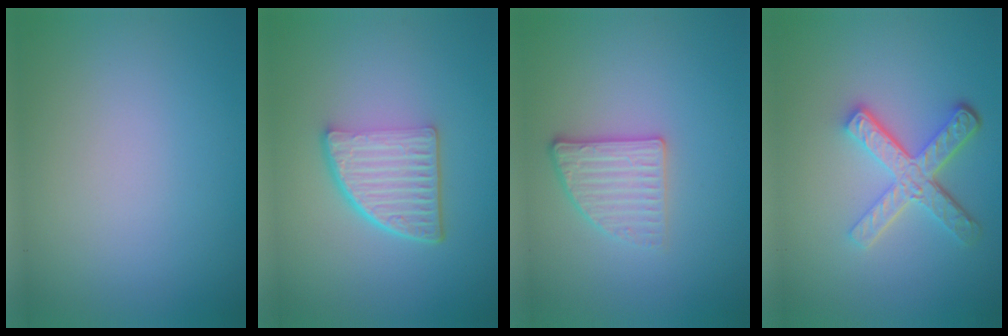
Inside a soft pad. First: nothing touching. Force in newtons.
{"total": 5.5, "press": 3.8, "slide": 3.9}
{"total": 2.7, "press": 2.4, "slide": 1.1}
{"total": 4.8, "press": 3.6, "slide": 3.3}